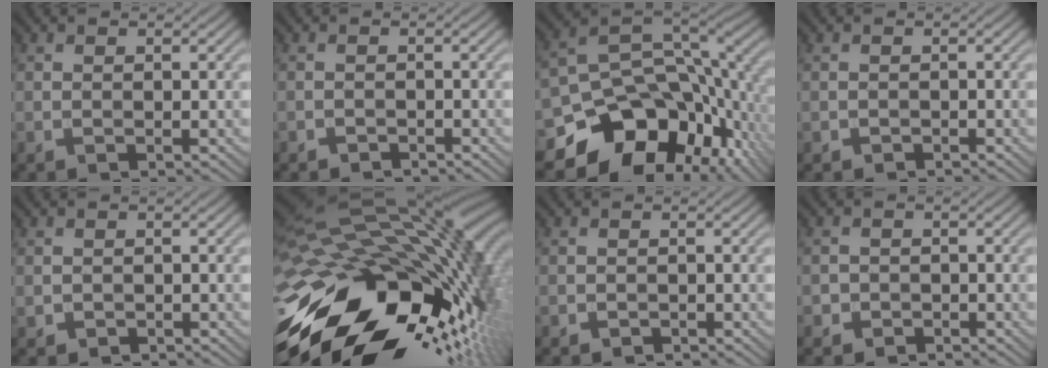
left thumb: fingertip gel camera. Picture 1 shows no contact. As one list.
[{"total": 0.9, "force": [-0.8, 0.0, -0.4], "torque": [0.008, 0.000, -0.015]}, {"total": 15.0, "force": [-6.9, 10.4, 8.2], "torque": [-0.161, -0.042, -0.100]}, {"total": 0.6, "force": [-0.5, 0.1, -0.4], "torque": [0.008, -0.002, -0.008]}, {"total": 0.6, "force": [-0.3, 0.4, -0.3], "torque": [0.003, -0.003, -0.002]}, {"total": 19.9, "force": [-4.9, 11.7, 15.3], "torque": [-0.313, -0.043, -0.083]}, {"total": 0.7, "force": [-0.5, 0.1, -0.4], "torque": [0.007, -0.001, -0.009]}, {"total": 1.5, "force": [-1.0, 1.1, -0.3], "torque": [0.012, 0.000, -0.022]}]